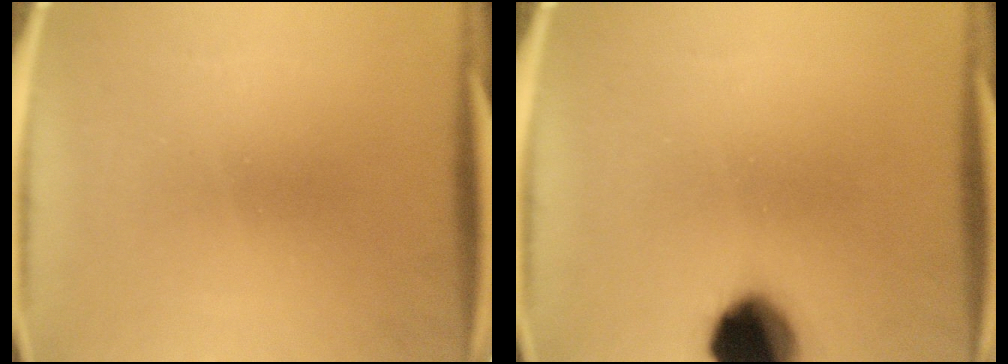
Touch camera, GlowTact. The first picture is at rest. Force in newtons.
{"total": 14.6}